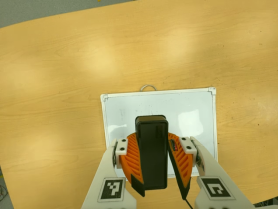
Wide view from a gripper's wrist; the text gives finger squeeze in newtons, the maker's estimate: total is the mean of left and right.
{"total": 10.0, "left": 10.0, "right": 10.0}